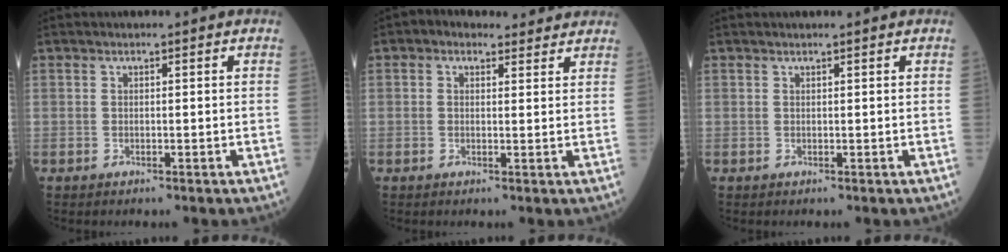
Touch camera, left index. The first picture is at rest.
{"total": 4.2, "force": [3.2, 2.4, 1.4], "torque": [-0.020, 0.022, 0.043]}
{"total": 0.9, "force": [0.8, -0.1, 0.4], "torque": [-0.005, 0.007, 0.015]}